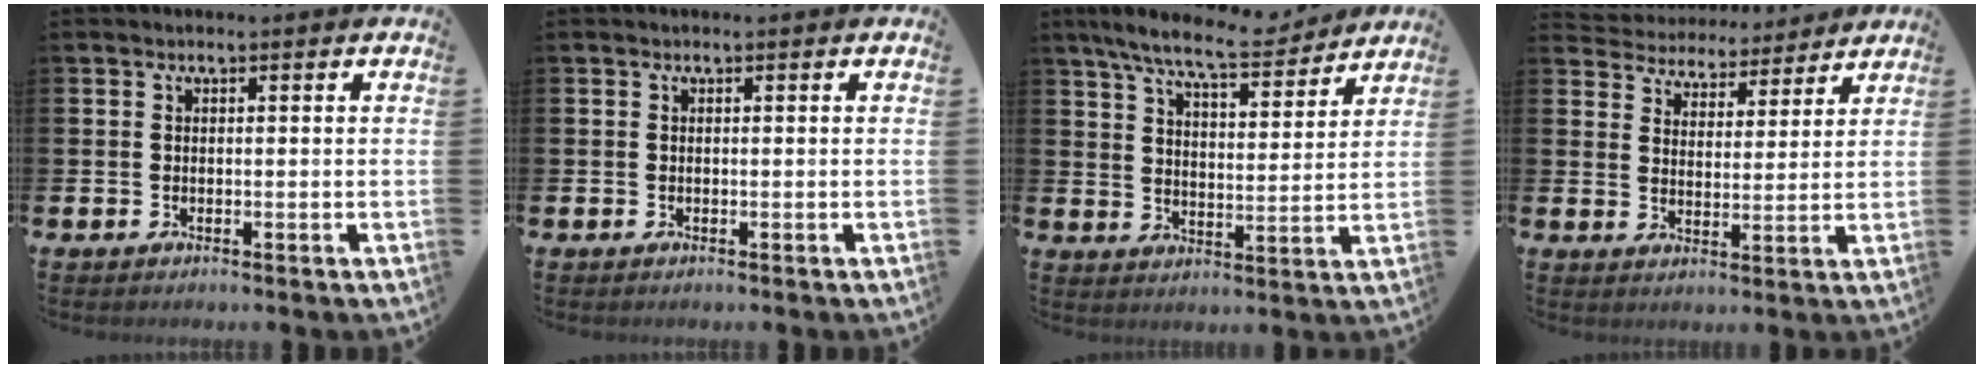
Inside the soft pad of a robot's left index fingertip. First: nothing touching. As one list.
[{"total": 0.0}, {"total": 9.0, "force": [8.2, 1.2, 3.5], "torque": [-0.087, -0.041, 0.145]}, {"total": 4.6, "force": [4.3, 1.4, -0.7], "torque": [-0.011, -0.036, 0.073]}]